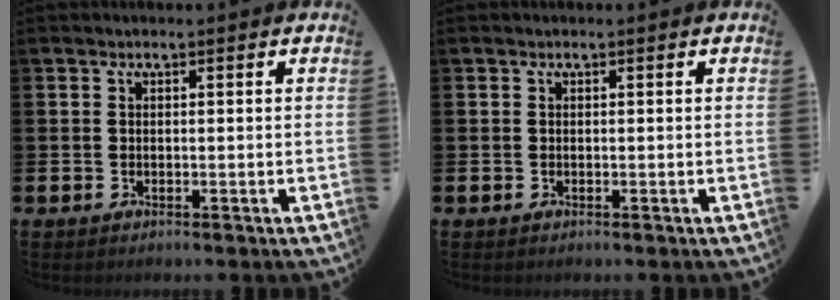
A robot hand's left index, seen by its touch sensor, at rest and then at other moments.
{"total": 0.0}